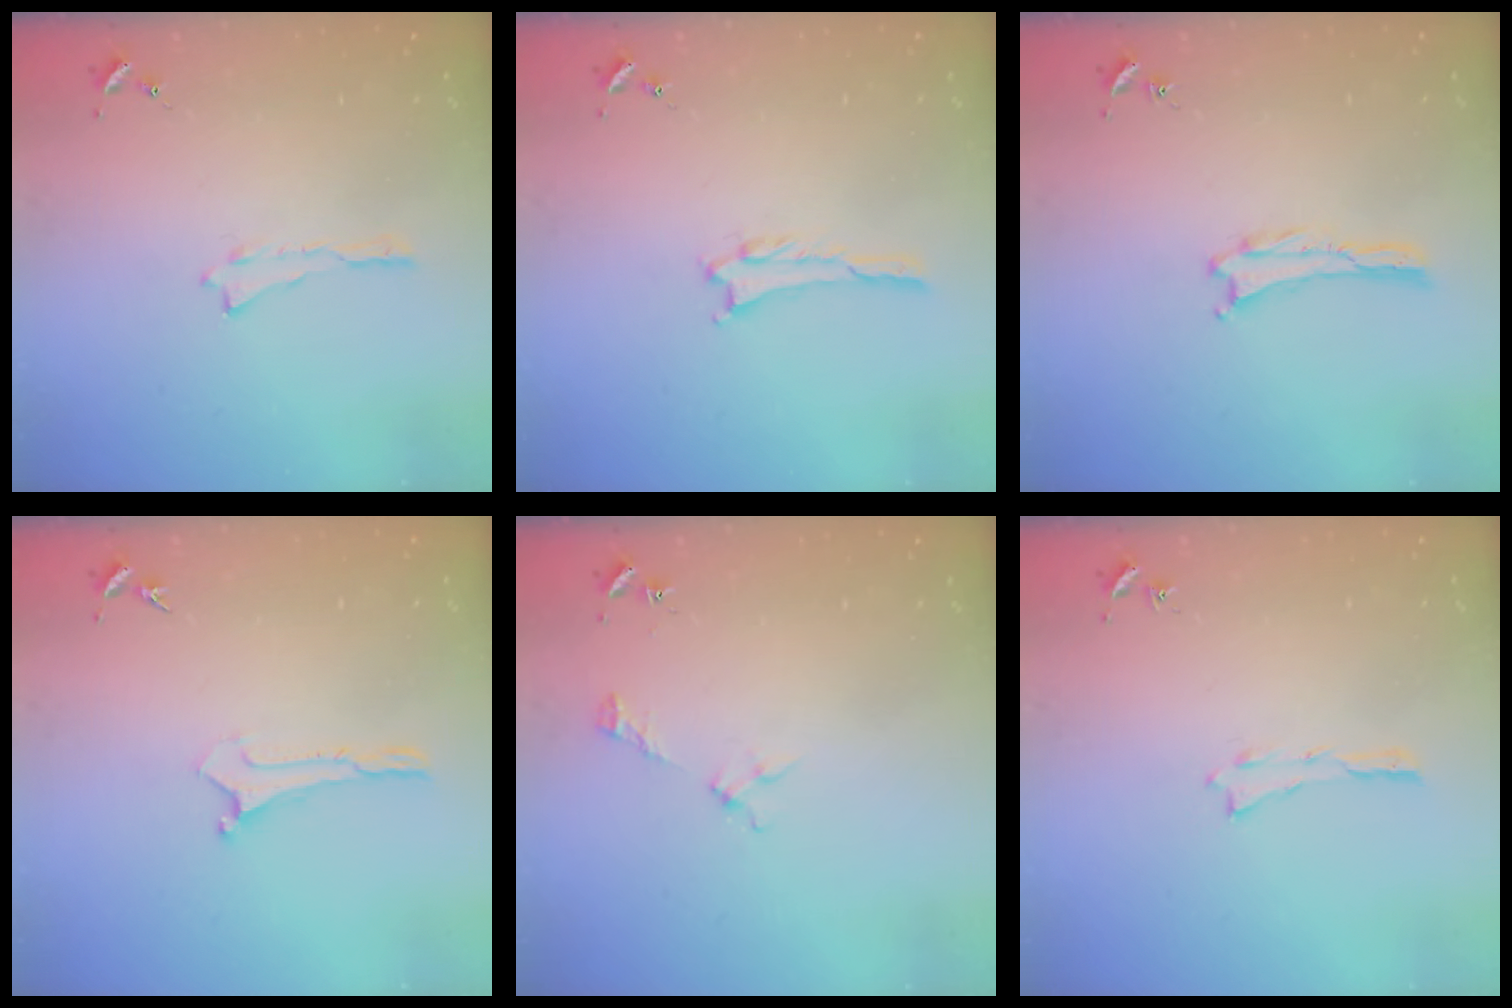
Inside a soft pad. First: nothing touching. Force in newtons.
{"total": 0.5, "press": 0.5, "slide": 0.1}
{"total": 0.0}
{"total": 0.0}
{"total": 2.2, "press": 2.2, "slide": 0.3}
{"total": 0.0}